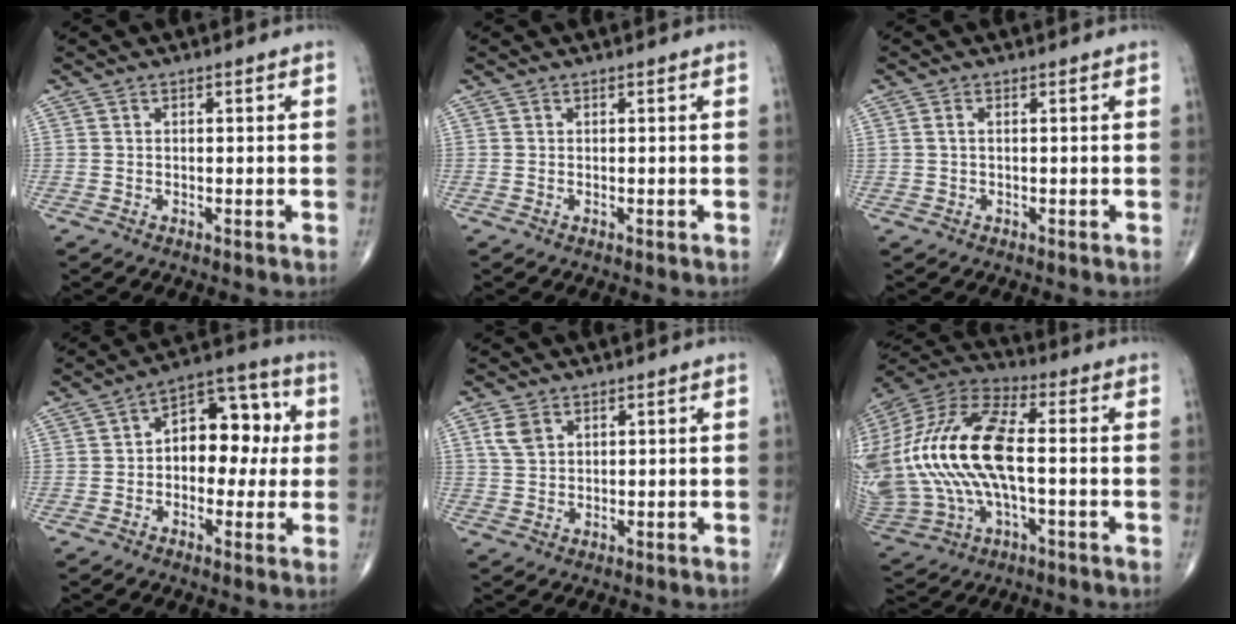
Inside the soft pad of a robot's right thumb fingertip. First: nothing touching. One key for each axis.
{"total": 0.0}
{"total": 1.1, "fx": 0.2, "fy": 0.6, "fz": 0.9, "tx": -0.022, "ty": 0.003, "tz": 0.005}
{"total": 12.9, "fx": 0.8, "fy": 8.2, "fz": 9.9, "tx": -0.093, "ty": 0.036, "tz": -0.001}
{"total": 3.8, "fx": 1.8, "fy": 2.5, "fz": 2.2, "tx": -0.039, "ty": -0.002, "tz": 0.042}
{"total": 28.5, "fx": -0.4, "fy": 14.0, "fz": 24.8, "tx": -0.593, "ty": 0.027, "tz": 0.003}